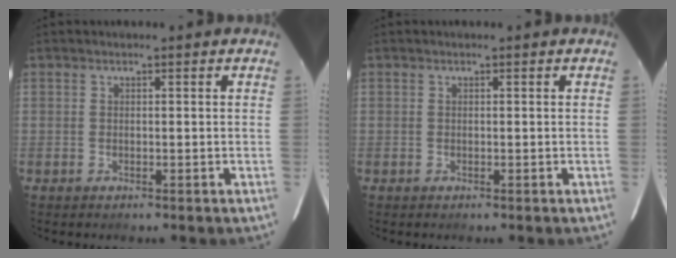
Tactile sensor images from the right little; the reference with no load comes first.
{"total": 0.0}